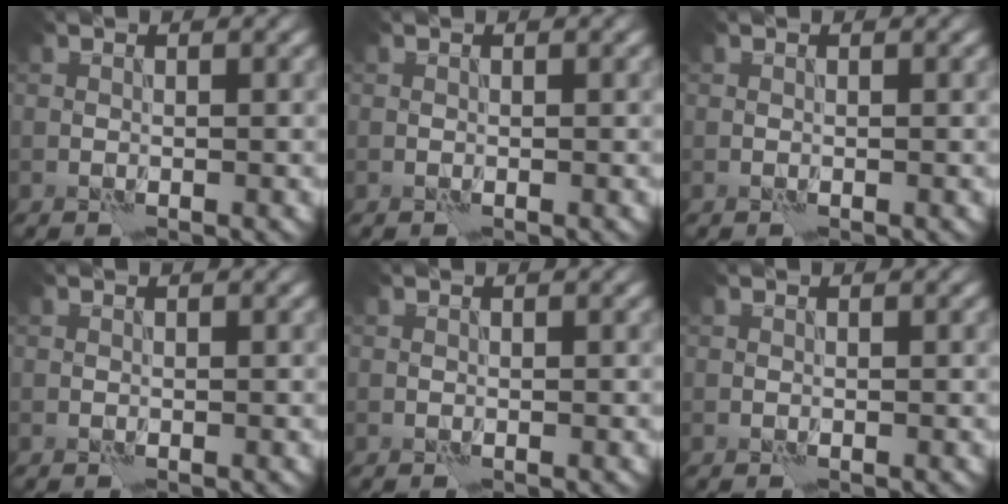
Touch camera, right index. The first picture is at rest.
{"total": 0.0}
{"total": 0.0}
{"total": 0.0}
{"total": 0.0}
{"total": 0.0}